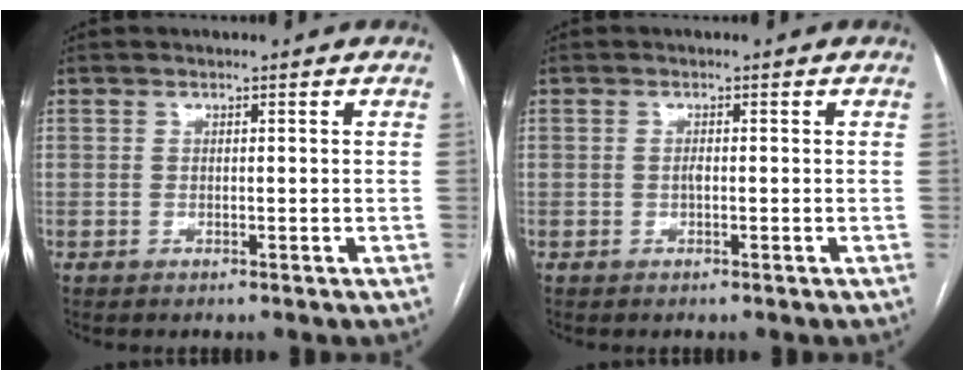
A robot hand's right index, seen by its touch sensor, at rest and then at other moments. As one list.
[{"total": 0.6, "force": [-0.2, 0.2, 0.6], "torque": [-0.012, 0.001, -0.004]}]